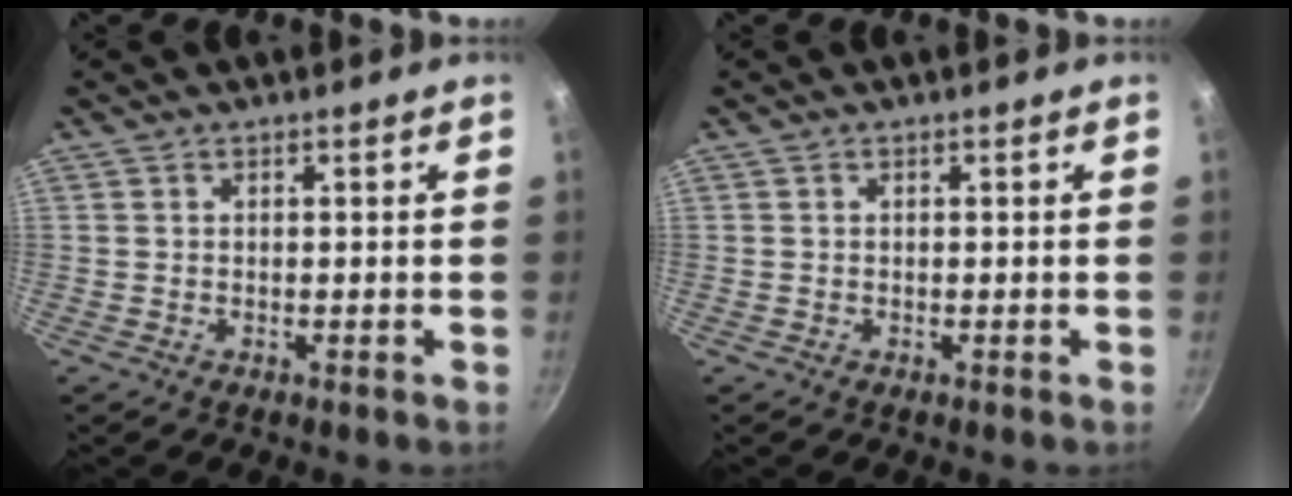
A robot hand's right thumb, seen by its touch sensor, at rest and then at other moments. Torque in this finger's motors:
{"motor_torque": [-0.04, -0.23, -0.19, 0.60, 0.03]}